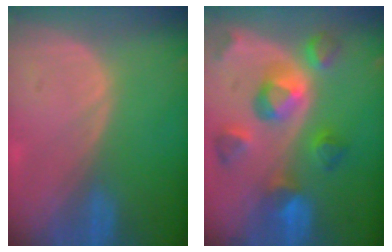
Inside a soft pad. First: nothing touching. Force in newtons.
{"total": 10.0, "press": 8.9, "slide": 4.6}